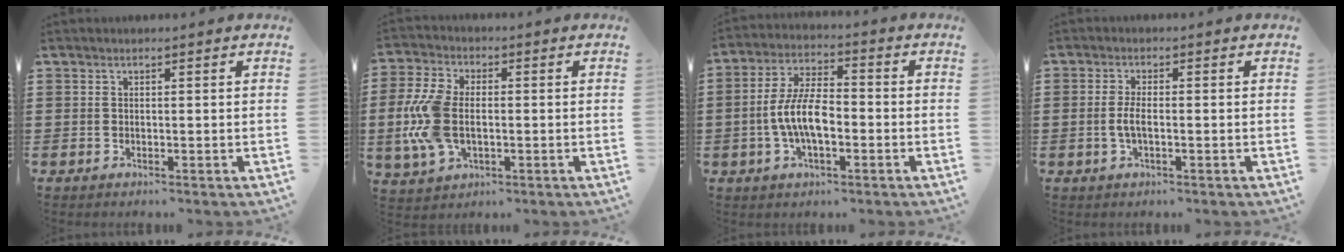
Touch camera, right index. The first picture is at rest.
{"total": 9.6, "force": [-0.9, 5.7, 7.7], "torque": [-0.198, -0.005, -0.025]}
{"total": 8.1, "force": [-1.8, 3.5, 7.1], "torque": [-0.163, -0.002, -0.043]}
{"total": 2.6, "force": [-0.5, 0.7, 2.5], "torque": [-0.061, -0.006, -0.014]}